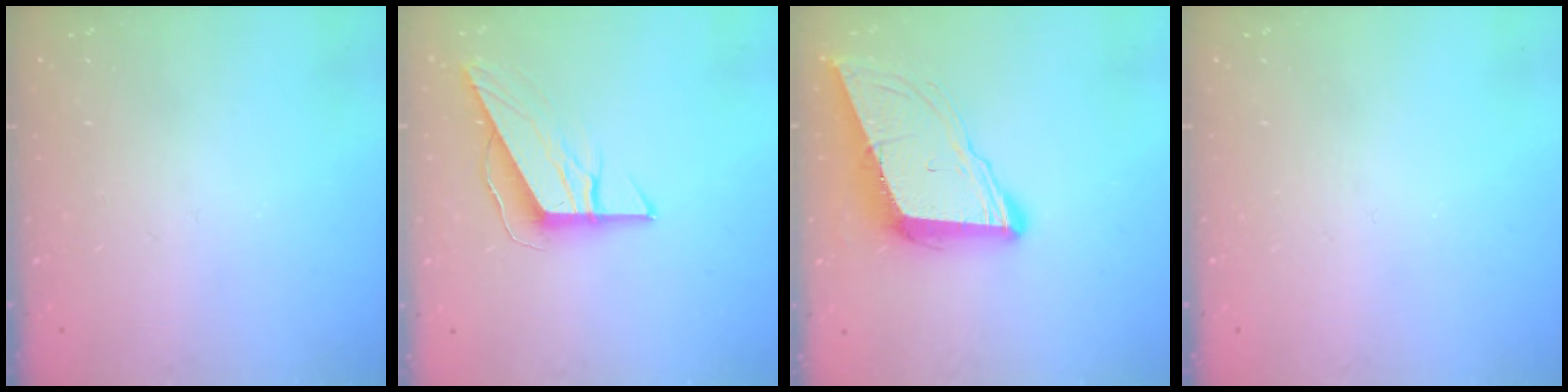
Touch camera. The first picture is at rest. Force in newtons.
{"total": 9.2, "press": 9.2, "slide": 0.6}
{"total": 10.5, "press": 9.9, "slide": 3.6}
{"total": 0.0}